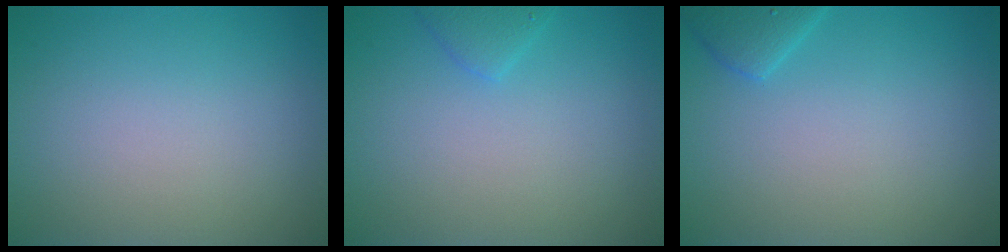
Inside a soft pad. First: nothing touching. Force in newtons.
{"total": 1.3, "press": 1.3, "slide": 0.1}
{"total": 1.8, "press": 1.8, "slide": 0.1}